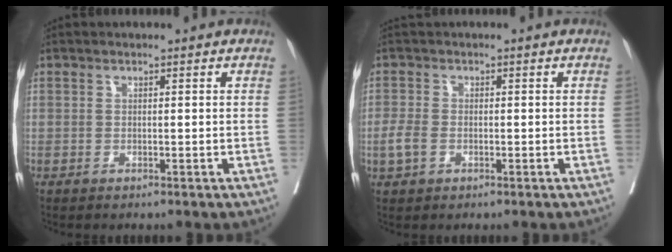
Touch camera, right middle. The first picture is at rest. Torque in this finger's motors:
{"motor_torque": [0.01, 0.00, 0.05, 0.02]}